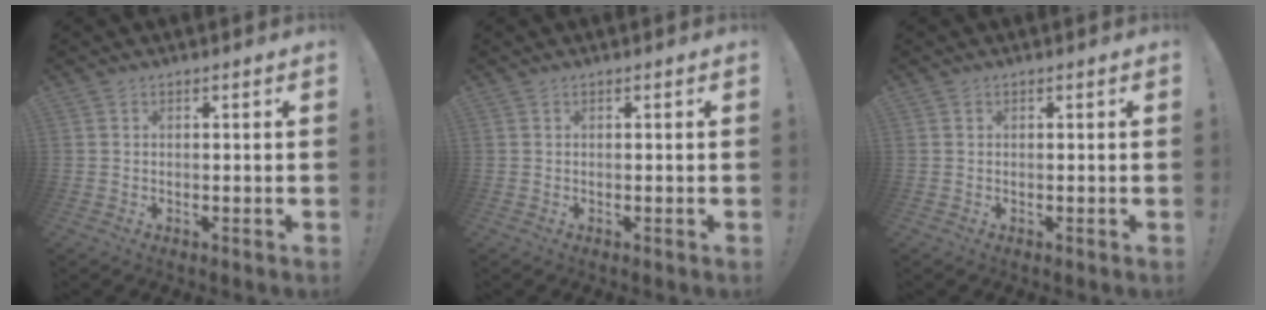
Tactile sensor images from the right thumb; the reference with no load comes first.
{"total": 0.0}
{"total": 0.0}